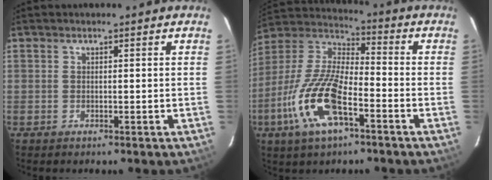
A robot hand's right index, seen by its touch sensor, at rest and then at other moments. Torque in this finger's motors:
{"motor_torque": [1.63, -0.51, 1.05, 0.21]}